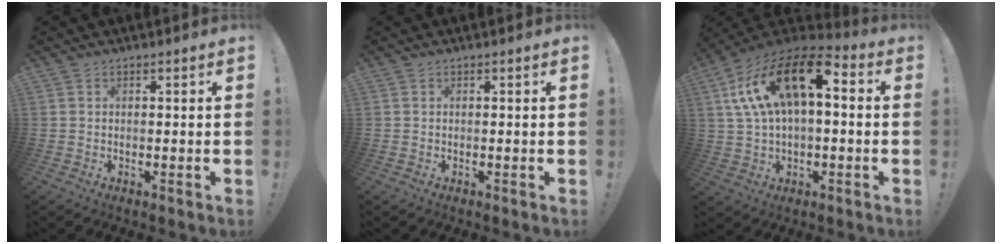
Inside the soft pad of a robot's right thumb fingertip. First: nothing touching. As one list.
[{"total": 0.0}, {"total": 19.0, "force": [6.0, 9.5, 15.3], "torque": [-0.278, -0.018, 0.104]}]